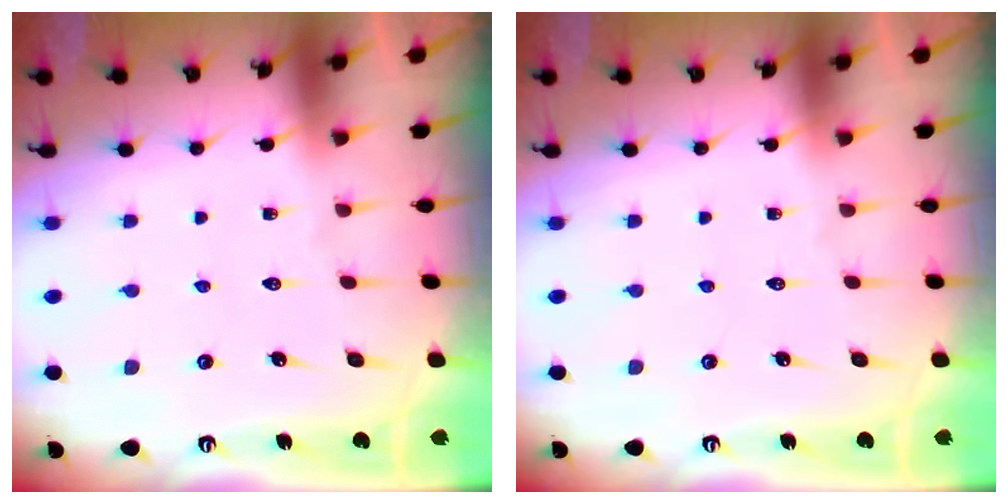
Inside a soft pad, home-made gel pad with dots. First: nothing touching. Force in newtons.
{"total": 0.0}